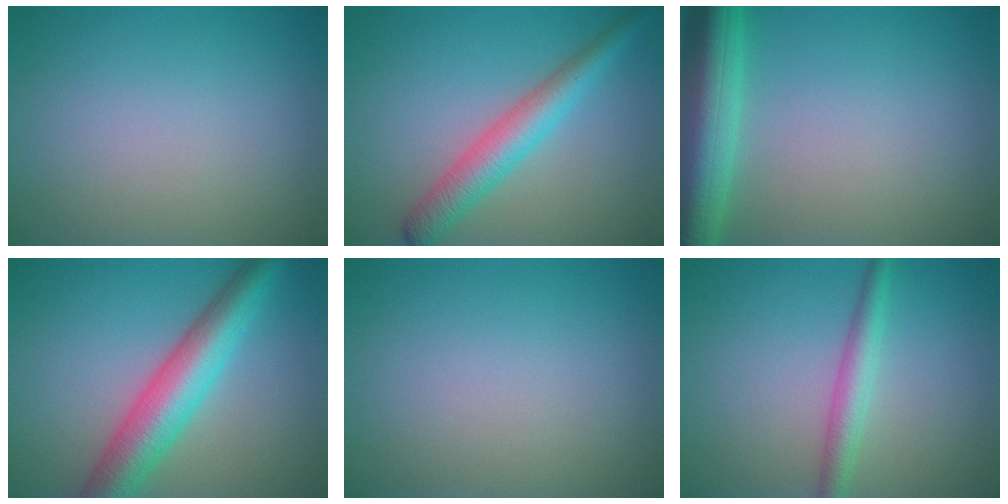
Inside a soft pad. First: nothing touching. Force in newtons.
{"total": 4.3, "press": 4.3, "slide": 0.1}
{"total": 7.3, "press": 7.3, "slide": 0.4}
{"total": 7.2, "press": 7.2, "slide": 0.1}
{"total": 0.0}
{"total": 2.7, "press": 2.7, "slide": 0.0}